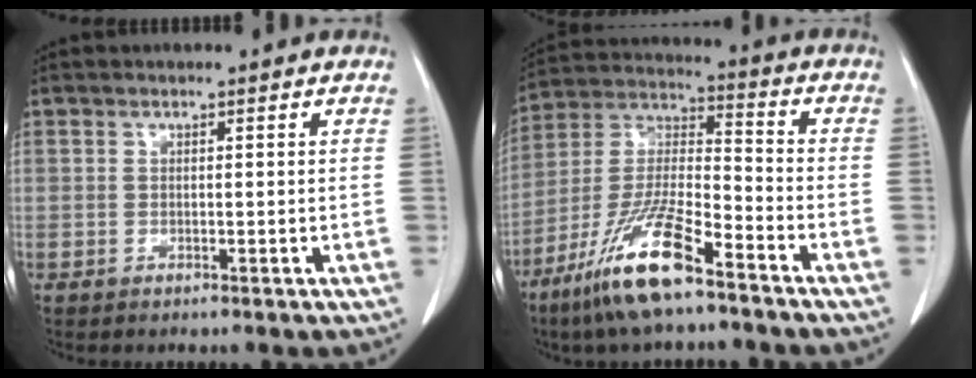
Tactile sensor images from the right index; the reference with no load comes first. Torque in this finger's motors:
{"motor_torque": [1.16, -0.98, 0.56, 0.21]}